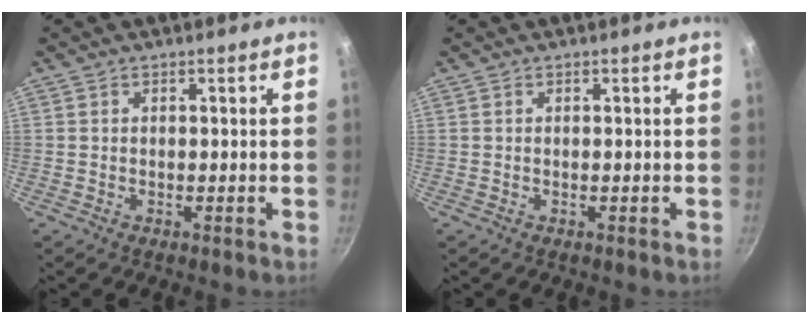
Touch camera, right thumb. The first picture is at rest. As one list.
[{"total": 0.0}]